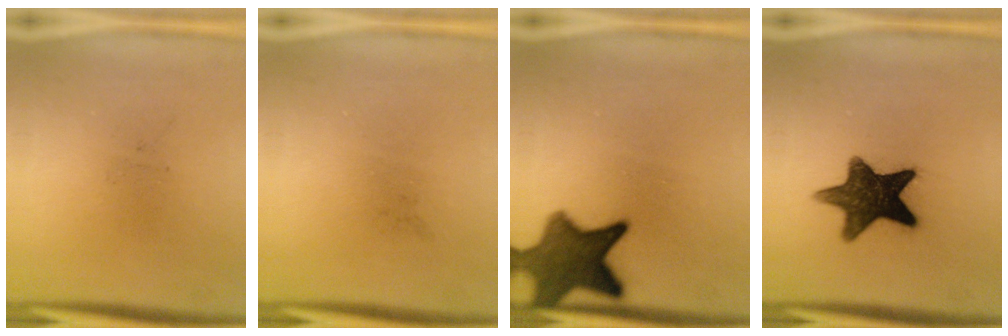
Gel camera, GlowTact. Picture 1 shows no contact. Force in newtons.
{"total": 0.0}
{"total": 11.1}
{"total": 12.7}